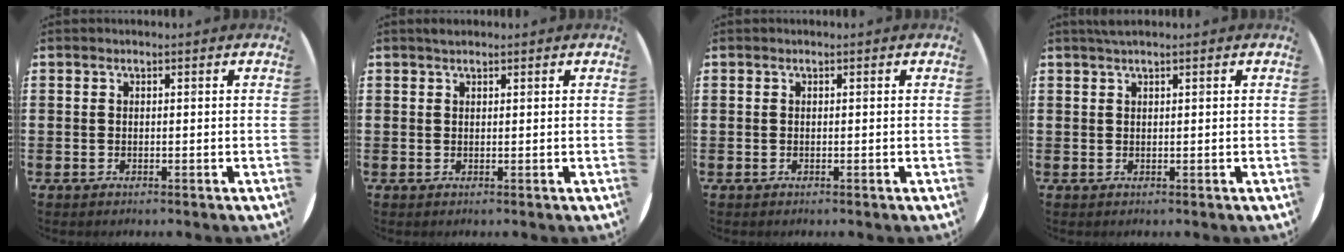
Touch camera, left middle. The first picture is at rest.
{"total": 0.7, "force": [0.6, 0.2, 0.2], "torque": [-0.006, 0.002, 0.012]}
{"total": 0.0}
{"total": 1.0, "force": [0.7, -0.1, 0.6], "torque": [-0.012, 0.002, 0.014]}